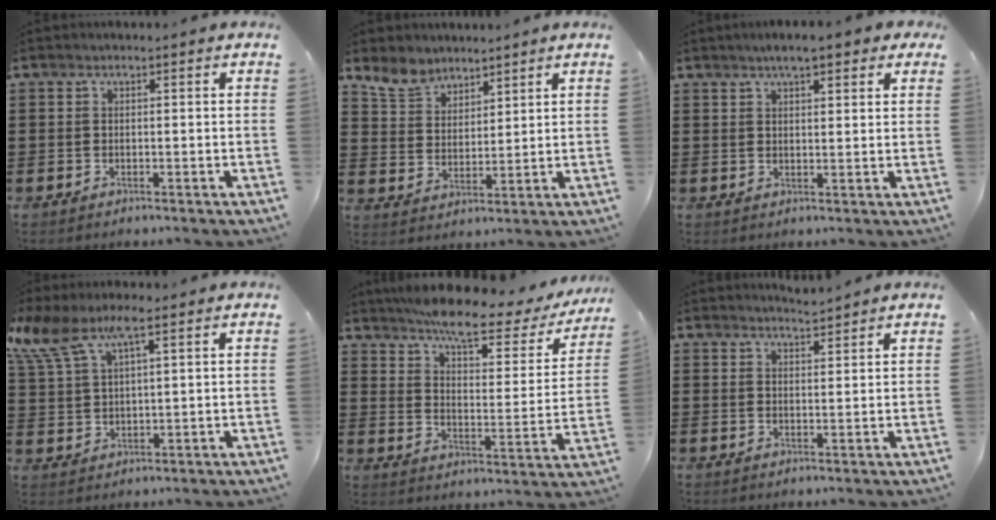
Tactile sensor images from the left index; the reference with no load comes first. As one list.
[{"total": 5.9, "force": [5.1, 2.7, 0.9], "torque": [-0.044, -0.011, 0.097]}, {"total": 4.0, "force": [2.9, 0.8, 2.6], "torque": [-0.049, 0.002, 0.049]}, {"total": 7.3, "force": [4.8, 2.4, 5.0], "torque": [-0.121, -0.009, 0.084]}, {"total": 8.3, "force": [6.9, 1.1, 4.3], "torque": [-0.103, -0.037, 0.117]}, {"total": 2.6, "force": [2.6, -0.2, 0.3], "torque": [-0.013, -0.008, 0.049]}]